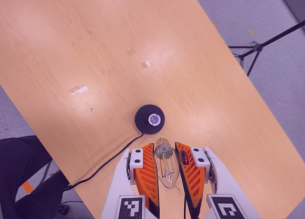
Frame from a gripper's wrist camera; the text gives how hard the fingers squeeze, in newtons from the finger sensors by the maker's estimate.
{"total": 22.8, "left": 23.5, "right": 22.2}